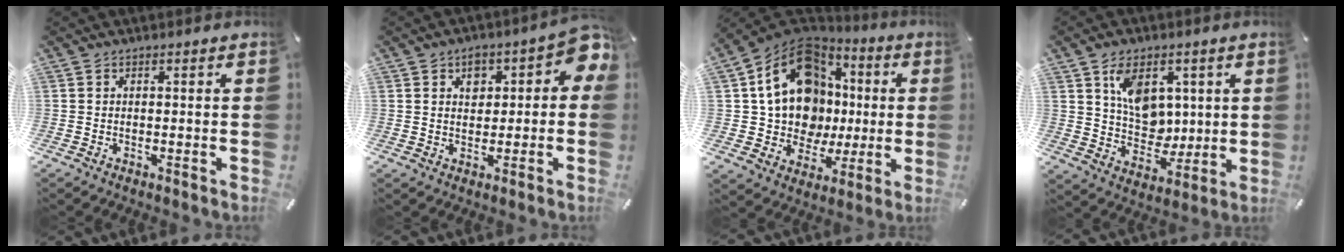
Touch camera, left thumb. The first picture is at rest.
{"total": 7.7, "force": [2.6, 5.5, 4.7], "torque": [-0.051, -0.012, 0.041]}
{"total": 18.9, "force": [3.2, 15.3, 10.6], "torque": [-0.192, -0.024, 0.061]}
{"total": 10.6, "force": [4.1, 8.4, 5.0], "torque": [-0.066, -0.012, 0.076]}